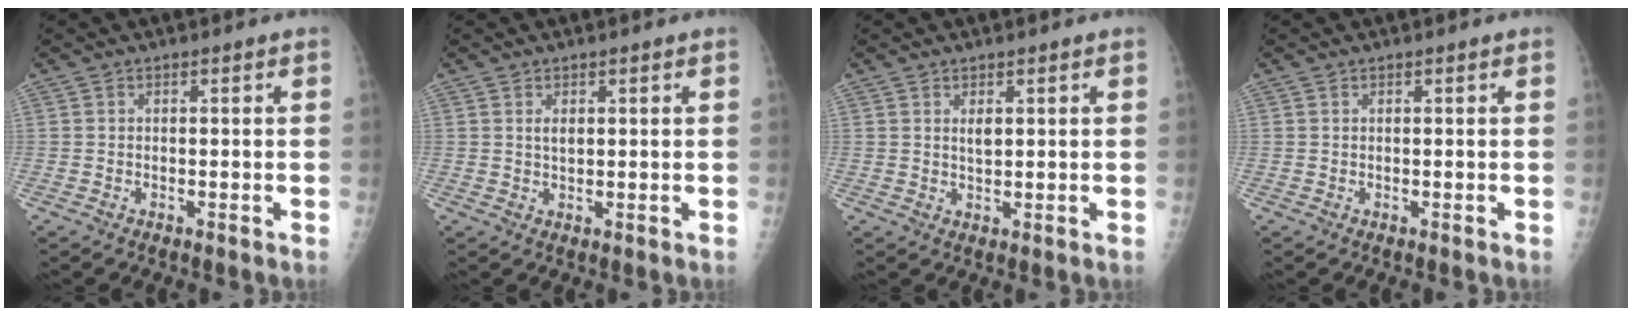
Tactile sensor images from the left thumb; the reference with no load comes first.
{"total": 1.4, "force": [0.6, 0.7, 1.0], "torque": [-0.014, -0.005, 0.013]}
{"total": 1.7, "force": [0.7, 0.8, 1.3], "torque": [-0.018, -0.007, 0.016]}
{"total": 0.0}